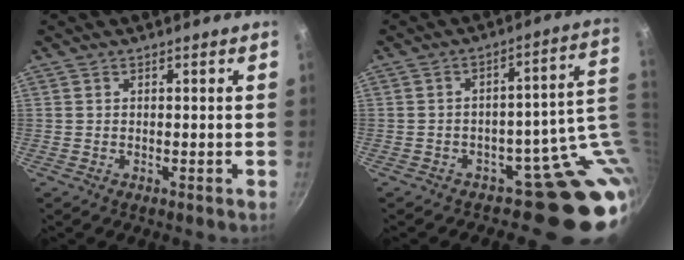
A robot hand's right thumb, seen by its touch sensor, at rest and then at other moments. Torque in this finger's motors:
{"motor_torque": [4.00, 1.01, 1.69, -1.08, 0.08]}